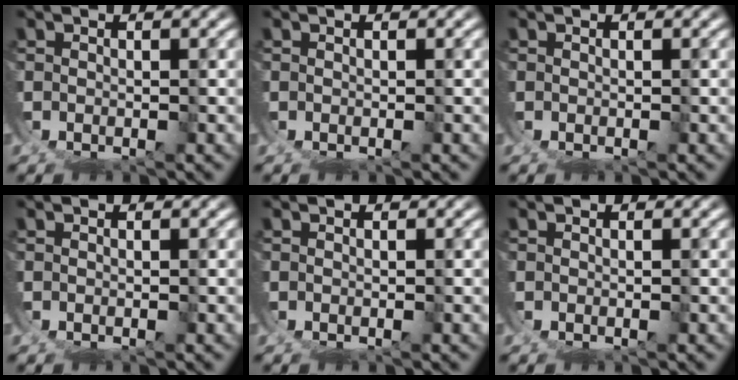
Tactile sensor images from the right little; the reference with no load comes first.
{"total": 0.0}
{"total": 0.0}
{"total": 0.0}
{"total": 0.0}
{"total": 0.0}